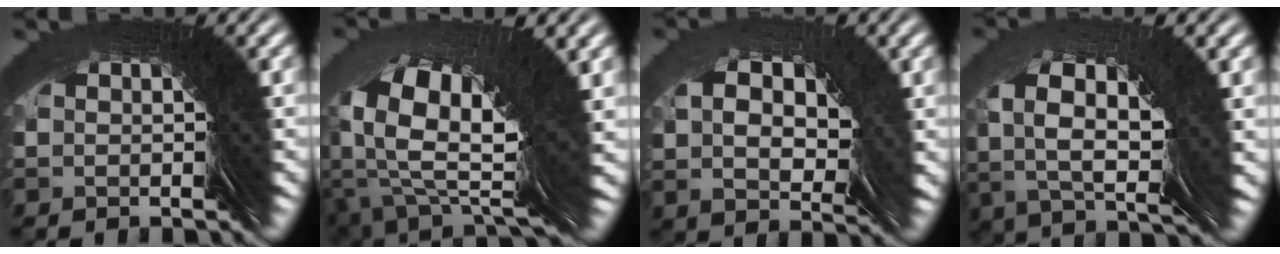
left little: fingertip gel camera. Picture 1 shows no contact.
{"total": 7.7, "force": [-1.8, 2.8, 6.9], "torque": [-0.115, -0.019, -0.017]}
{"total": 0.7, "force": [0.6, 0.4, 0.2], "torque": [0.009, 0.013, 0.008]}
{"total": 2.9, "force": [2.2, -0.3, 1.8], "torque": [-0.014, 0.034, 0.021]}